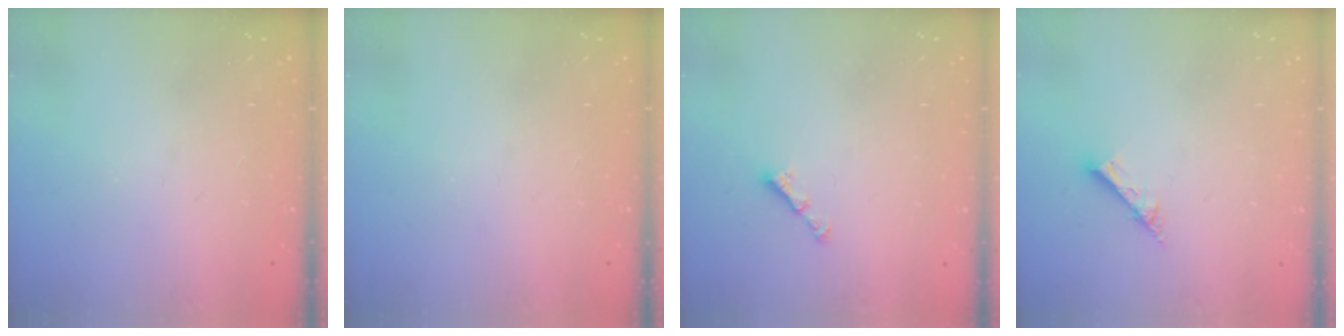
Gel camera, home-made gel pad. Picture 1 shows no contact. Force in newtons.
{"total": 0.0}
{"total": 2.8, "press": 2.7, "slide": 0.5}
{"total": 7.9, "press": 7.8, "slide": 0.8}